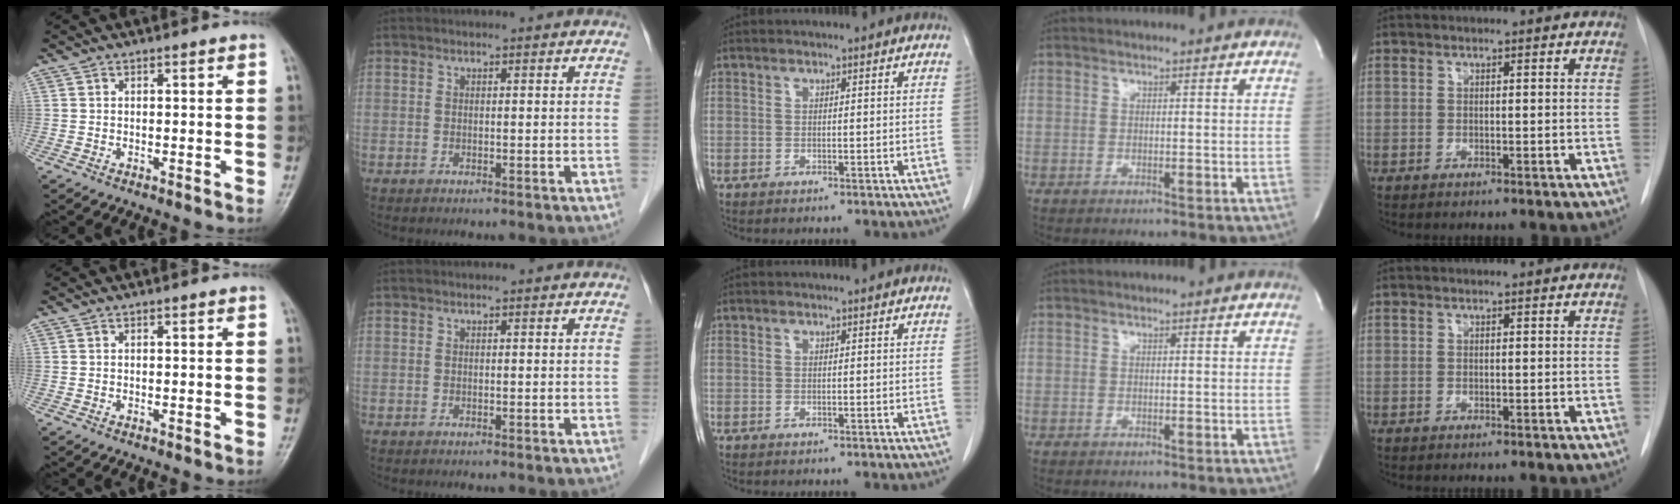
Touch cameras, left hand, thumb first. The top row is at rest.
{}